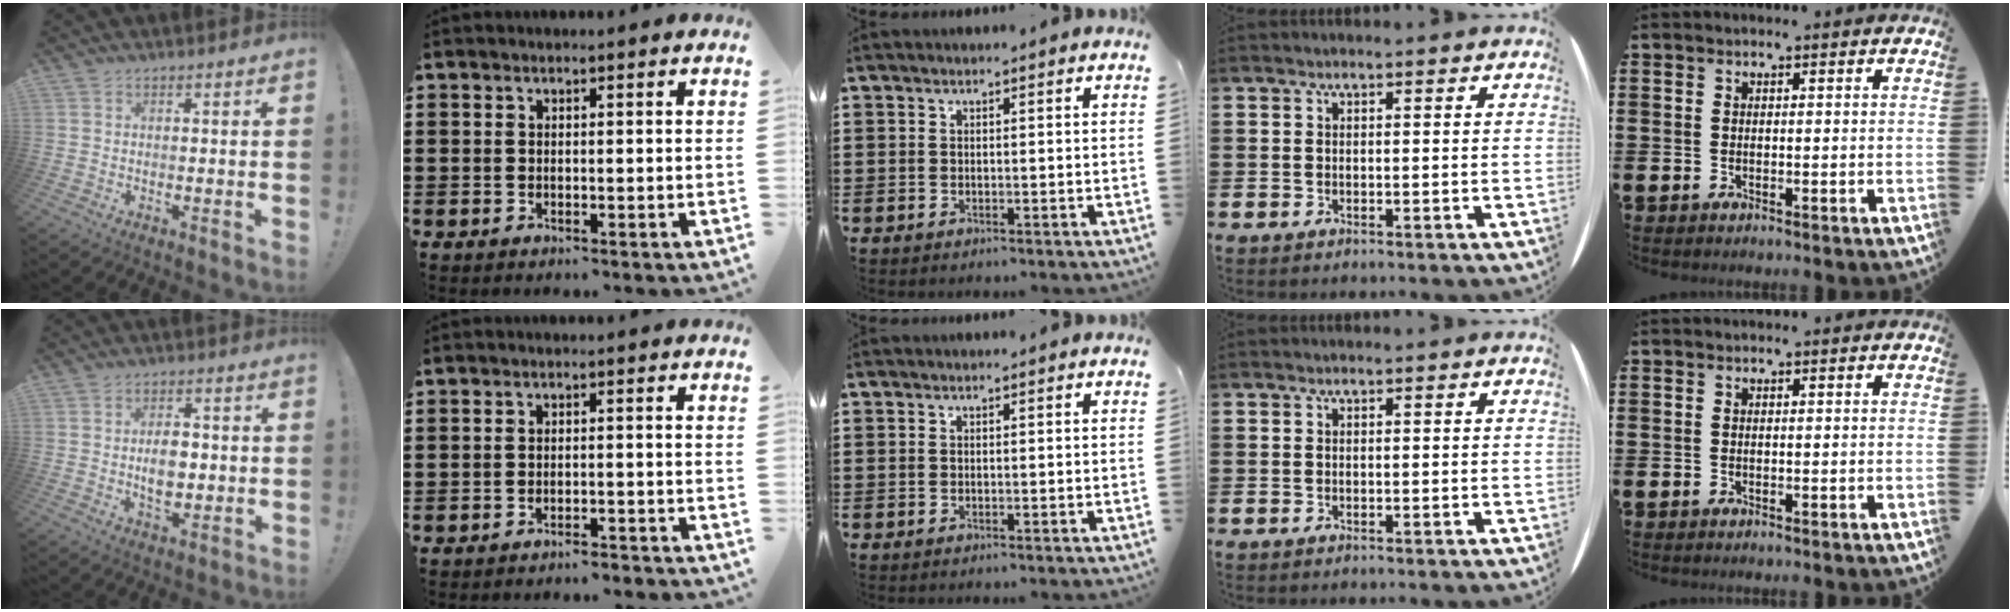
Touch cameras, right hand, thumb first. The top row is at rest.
{"thumb": {"total": 6.9, "force": [-0.3, 4.7, 5.0], "torque": [-0.066, 0.003, -0.008]}, "index": {"total": 2.2, "force": [-2.2, 0.1, 0.2], "torque": [-0.008, 0.002, -0.047]}}